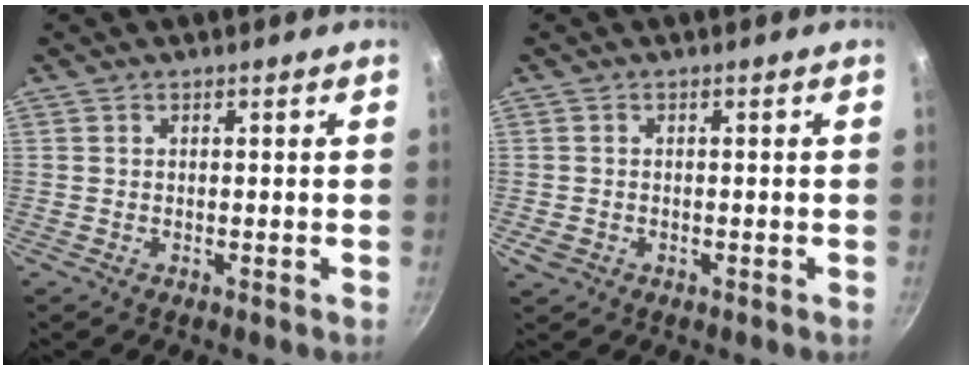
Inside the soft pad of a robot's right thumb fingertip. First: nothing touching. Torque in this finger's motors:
{"motor_torque": [0.00, 0.24, -0.02, 0.21, 0.06]}